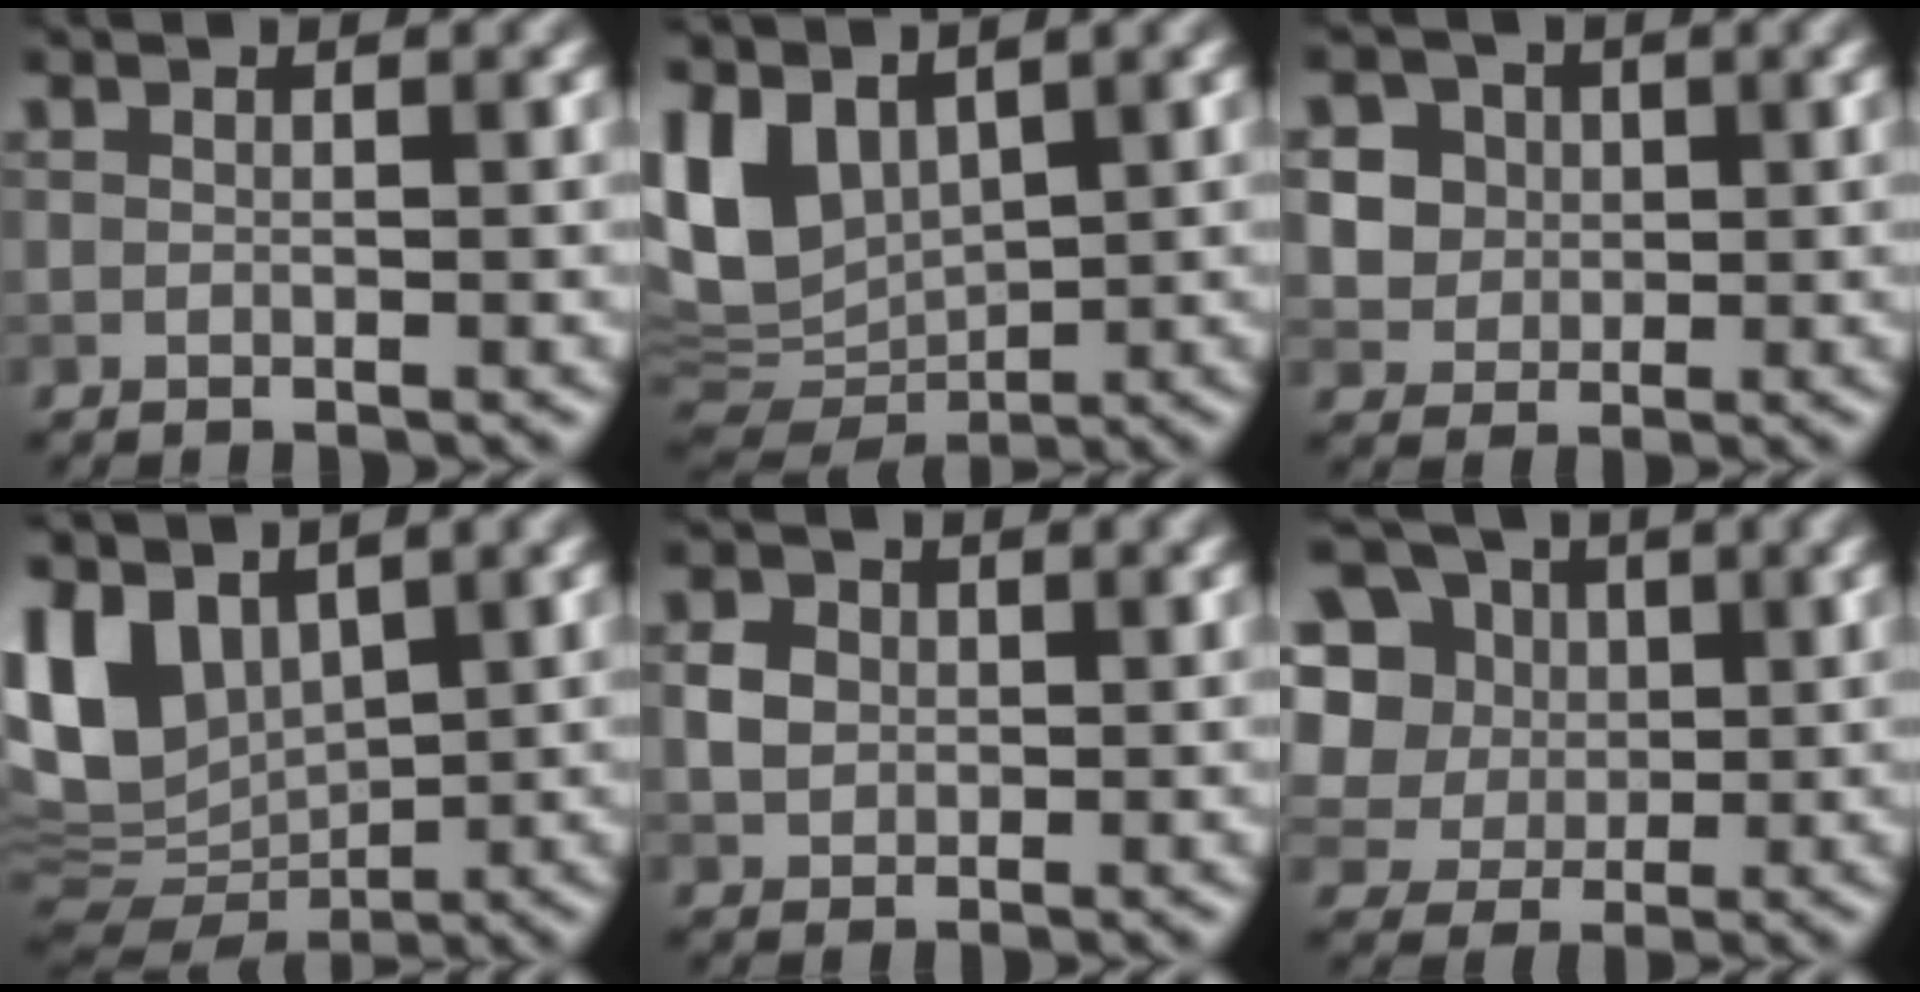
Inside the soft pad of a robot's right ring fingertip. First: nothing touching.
{"total": 6.7, "force": [3.1, 4.1, 4.3], "torque": [-0.101, -0.007, 0.063]}
{"total": 6.0, "force": [2.2, 5.1, 2.4], "torque": [-0.041, 0.021, 0.029]}
{"total": 7.8, "force": [3.1, 5.0, 5.1], "torque": [-0.119, -0.004, 0.065]}
{"total": 2.2, "force": [0.1, 1.9, 1.1], "torque": [-0.019, 0.000, 0.002]}
{"total": 15.0, "force": [4.9, 12.4, 6.9], "torque": [-0.186, 0.051, 0.078]}